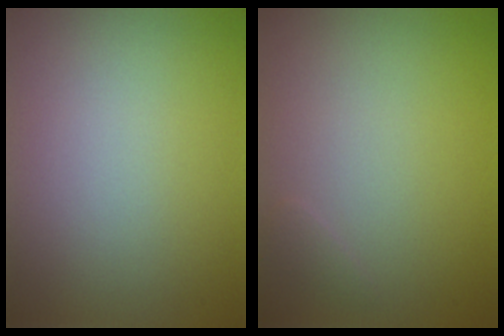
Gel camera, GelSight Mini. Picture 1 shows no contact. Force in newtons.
{"total": 0.5, "press": 0.5, "slide": 0.0}